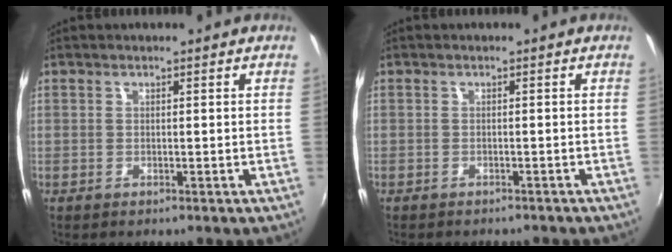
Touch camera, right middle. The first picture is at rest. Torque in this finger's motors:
{"motor_torque": [0.95, -1.19, 0.16, 0.05]}